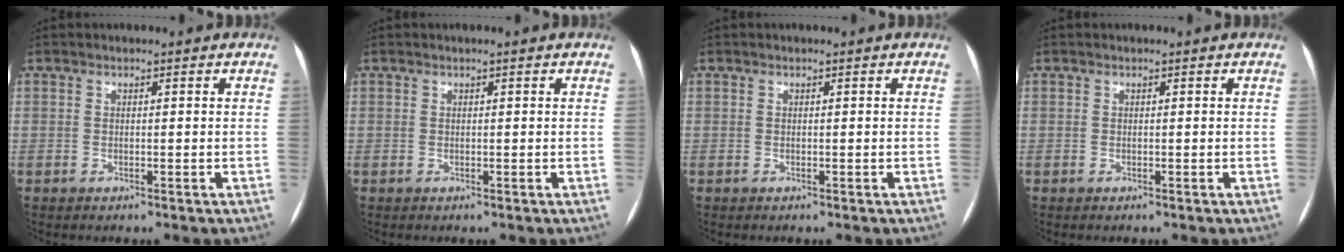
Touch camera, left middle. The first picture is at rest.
{"total": 0.0}
{"total": 0.0}
{"total": 0.0}